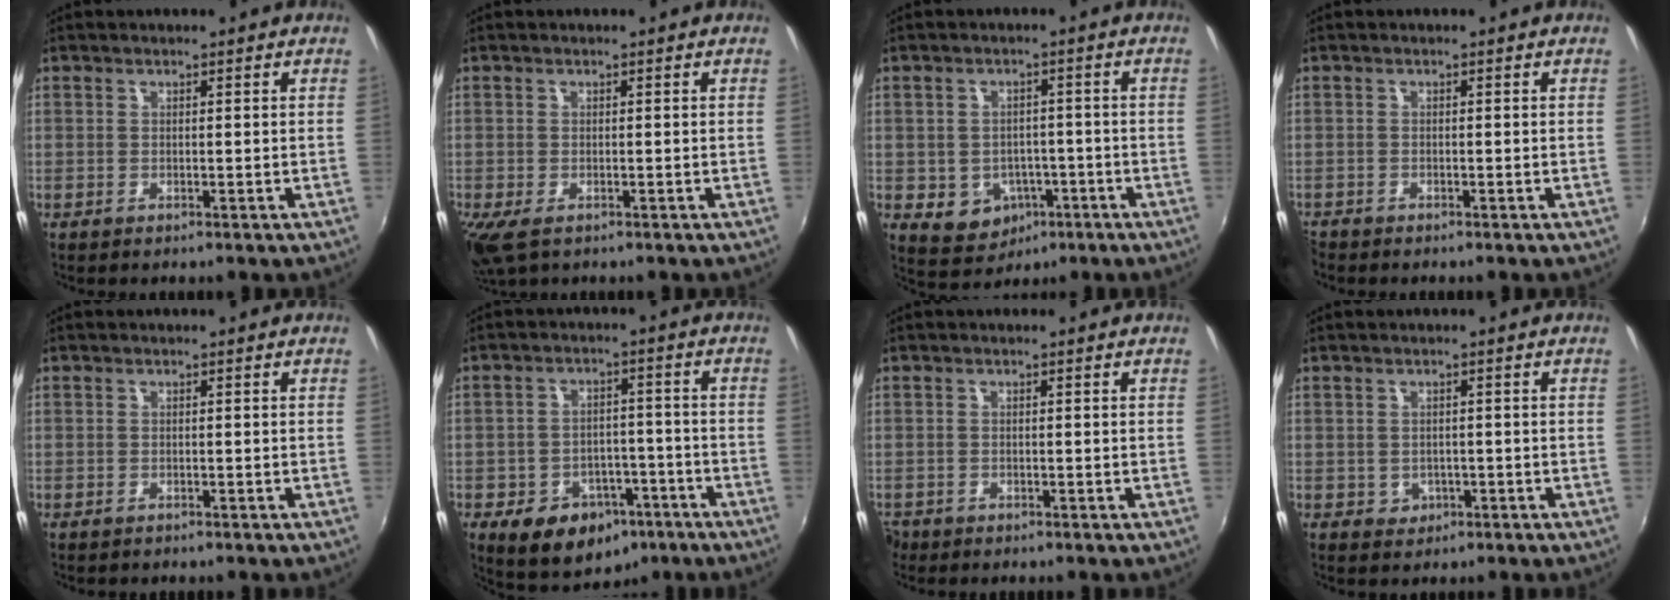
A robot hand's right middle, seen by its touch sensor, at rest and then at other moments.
{"total": 3.7, "force": [-2.1, 1.8, 2.6], "torque": [-0.053, -0.017, -0.034]}
{"total": 7.8, "force": [-3.0, 6.5, 3.1], "torque": [-0.076, 0.003, -0.024]}
{"total": 1.4, "force": [-1.3, 0.3, 0.1], "torque": [-0.006, -0.007, -0.028]}
{"total": 0.6, "force": [-0.6, 0.3, 0.1], "torque": [-0.003, -0.003, -0.010]}
{"total": 12.8, "force": [-7.1, 8.9, 5.9], "torque": [-0.123, 0.018, -0.082]}
{"total": 2.5, "force": [-1.8, 1.6, 0.5], "torque": [-0.019, -0.007, -0.034]}
{"total": 2.4, "force": [-0.6, 2.3, 0.6], "torque": [-0.013, -0.001, -0.005]}